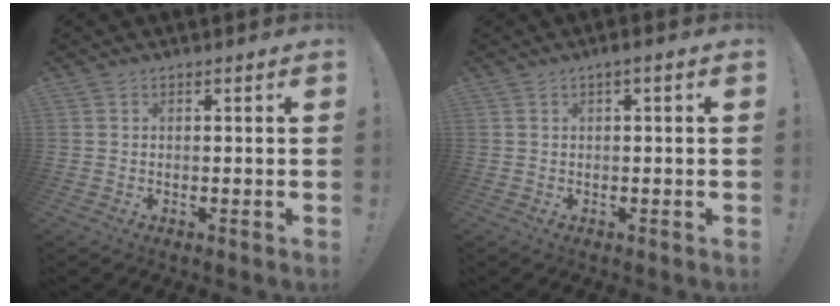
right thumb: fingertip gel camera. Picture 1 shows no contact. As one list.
[{"total": 1.8, "force": [-0.2, 0.1, 1.8], "torque": [-0.029, 0.002, -0.006]}]